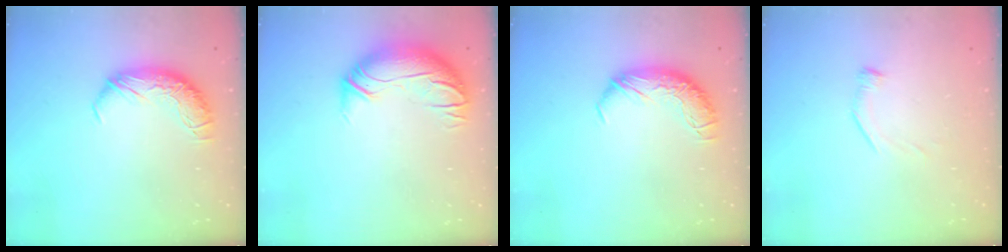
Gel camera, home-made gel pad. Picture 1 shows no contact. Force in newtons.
{"total": 3.0, "press": 0.4, "slide": 2.9}
{"total": 0.0}
{"total": 6.4, "press": 6.3, "slide": 1.1}